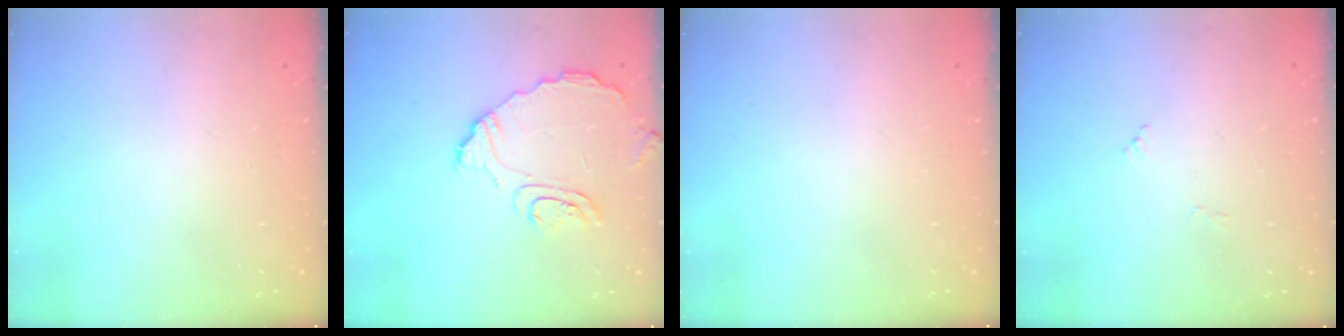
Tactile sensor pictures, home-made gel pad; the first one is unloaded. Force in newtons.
{"total": 9.0, "press": 9.0, "slide": 0.8}
{"total": 0.0}
{"total": 5.5, "press": 5.5, "slide": 0.3}